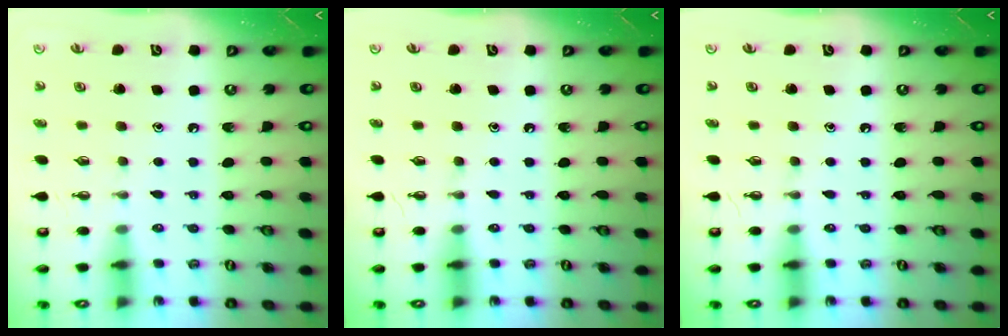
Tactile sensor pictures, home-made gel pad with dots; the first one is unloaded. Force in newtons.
{"total": 0.0}
{"total": 0.0}